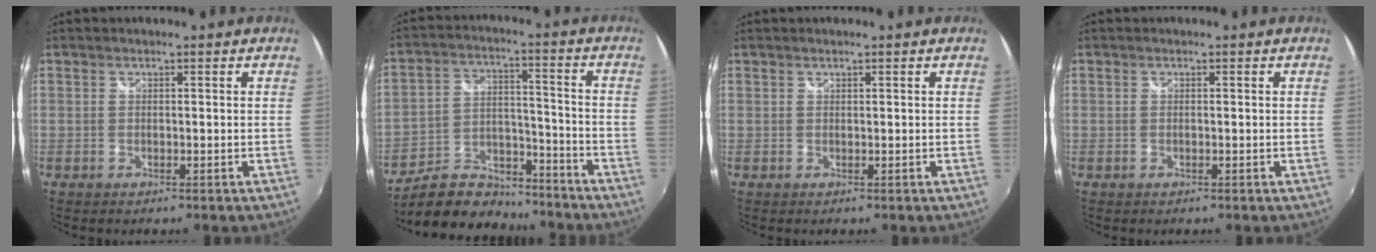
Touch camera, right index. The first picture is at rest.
{"total": 13.8, "force": [-11.9, 5.8, 3.9], "torque": [-0.089, 0.029, -0.189]}
{"total": 0.0}
{"total": 0.0}